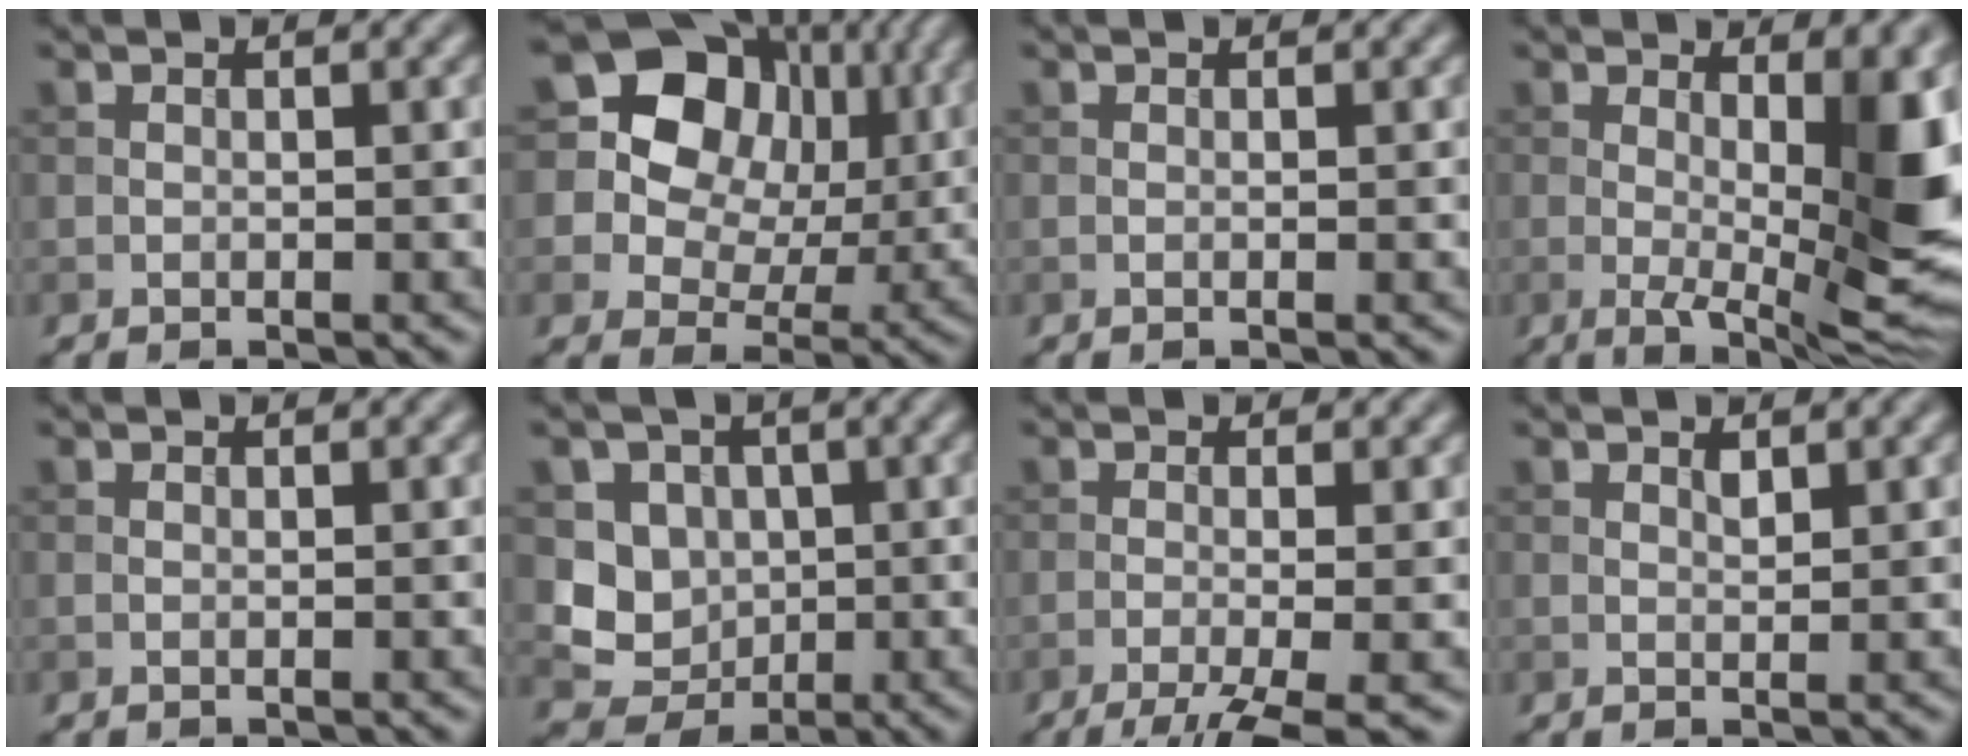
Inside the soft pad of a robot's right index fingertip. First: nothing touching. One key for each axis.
{"total": 14.6, "fx": 5.3, "fy": 11.6, "fz": 7.2, "tx": -0.164, "ty": 0.058, "tz": 0.086}
{"total": 0.6, "fx": -0.1, "fy": 0.1, "fz": 0.6, "tx": -0.008, "ty": -0.003, "tz": -0.003}
{"total": 10.5, "fx": 0.4, "fy": 2.9, "fz": 10.0, "tx": -0.136, "ty": -0.012, "tz": 0.007}
{"total": 0.0}
{"total": 4.4, "fx": 0.2, "fy": 4.1, "fz": 1.5, "tx": -0.016, "ty": -0.008, "tz": 0.001}
{"total": 6.0, "fx": -3.1, "fy": 1.5, "fz": 4.9, "tx": -0.070, "ty": -0.008, "tz": -0.054}
{"total": 0.8, "fx": 0.6, "fy": 0.2, "fz": 0.5, "tx": -0.013, "ty": -0.004, "tz": 0.011}